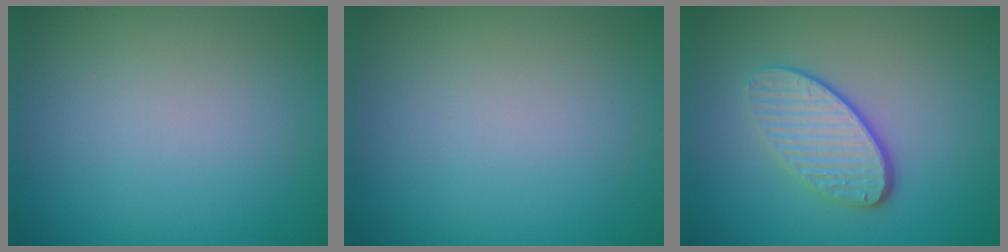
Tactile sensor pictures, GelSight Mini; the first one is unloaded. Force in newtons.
{"total": 0.0}
{"total": 4.3, "press": 3.2, "slide": 2.9}